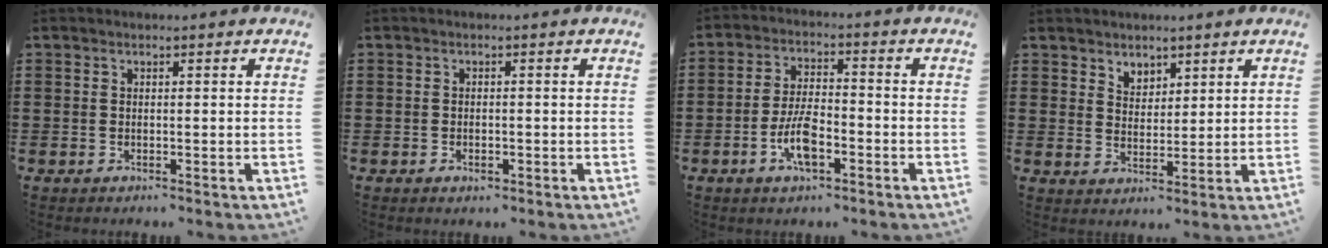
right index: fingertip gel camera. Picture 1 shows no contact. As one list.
[{"total": 0.9, "force": [-0.5, 0.5, 0.5], "torque": [-0.012, -0.003, -0.009]}, {"total": 6.7, "force": [-2.7, 2.8, 5.5], "torque": [-0.123, 0.001, -0.056]}, {"total": 3.4, "force": [2.7, 2.0, -0.1], "torque": [-0.011, 0.004, 0.052]}]